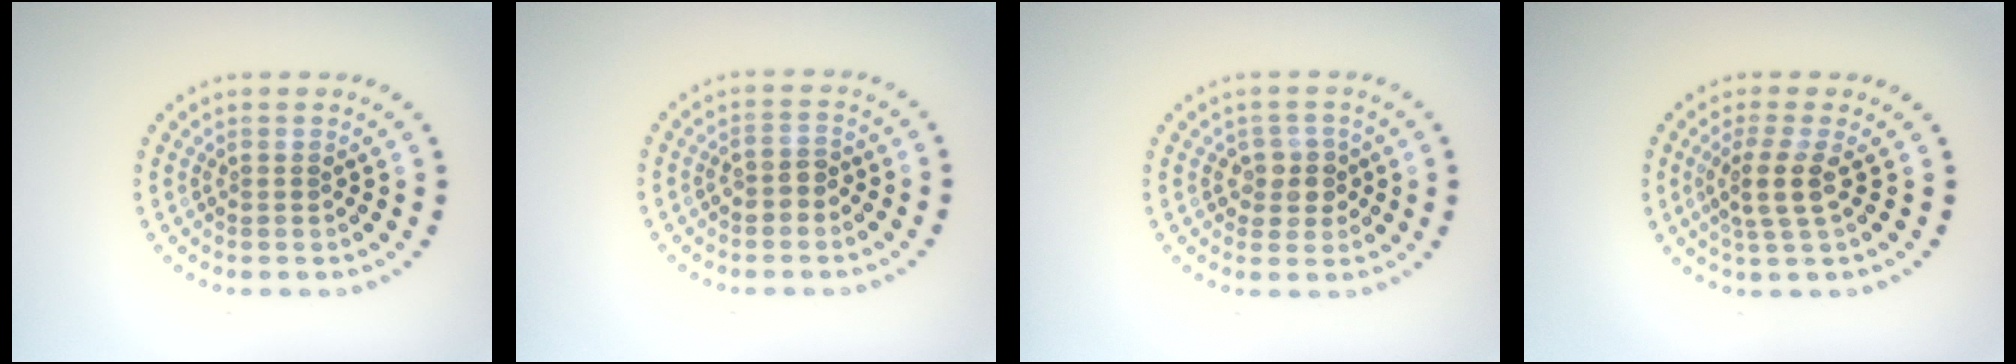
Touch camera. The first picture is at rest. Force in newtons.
{"total": 1.7, "press": 1.5, "slide": 0.7}
{"total": 2.2, "press": 2.1, "slide": 0.7}
{"total": 2.9, "press": 2.4, "slide": 1.7}